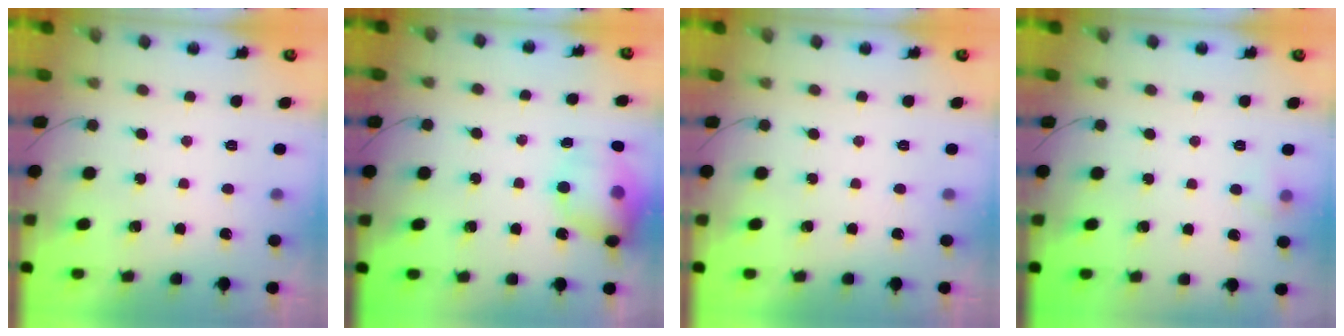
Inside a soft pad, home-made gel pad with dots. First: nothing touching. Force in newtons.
{"total": 15.7, "press": 15.5, "slide": 2.7}
{"total": 0.0}
{"total": 4.5, "press": 4.2, "slide": 1.6}